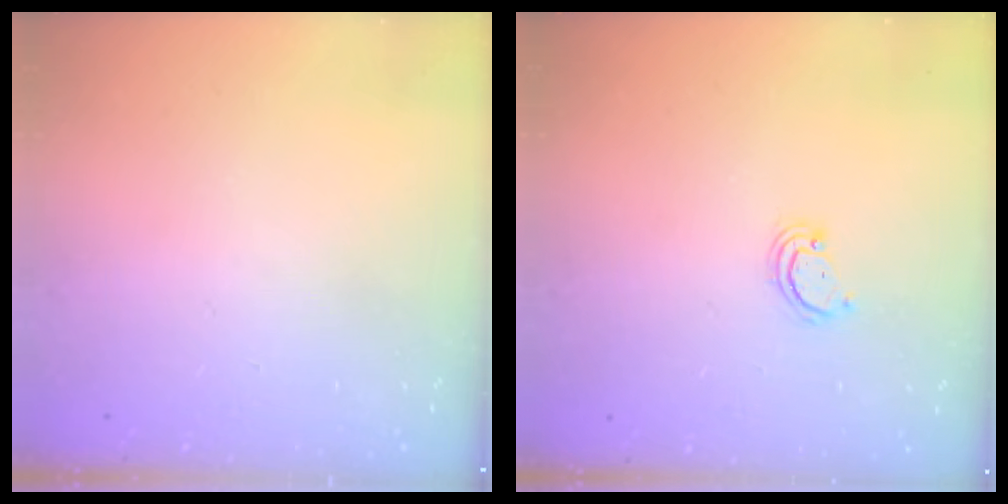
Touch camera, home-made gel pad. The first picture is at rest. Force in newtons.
{"total": 2.5, "press": 2.4, "slide": 0.2}